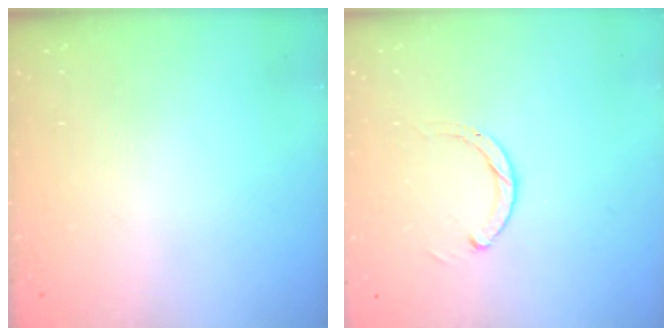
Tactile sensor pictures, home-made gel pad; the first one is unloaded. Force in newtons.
{"total": 2.5, "press": 2.5, "slide": 0.3}